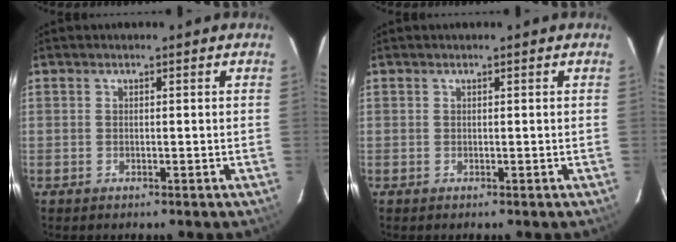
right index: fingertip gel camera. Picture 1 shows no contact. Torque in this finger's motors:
{"motor_torque": [-0.01, -0.01, 0.00, 0.00]}